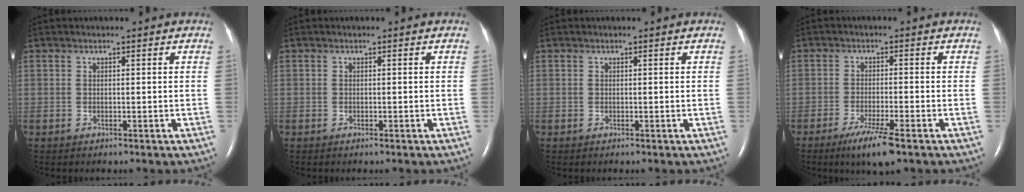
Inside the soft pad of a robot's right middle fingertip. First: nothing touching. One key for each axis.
{"total": 0.0}
{"total": 0.0}
{"total": 6.7, "fx": -4.2, "fy": 0.5, "fz": 5.2, "tx": -0.099, "ty": -0.017, "tz": -0.070}